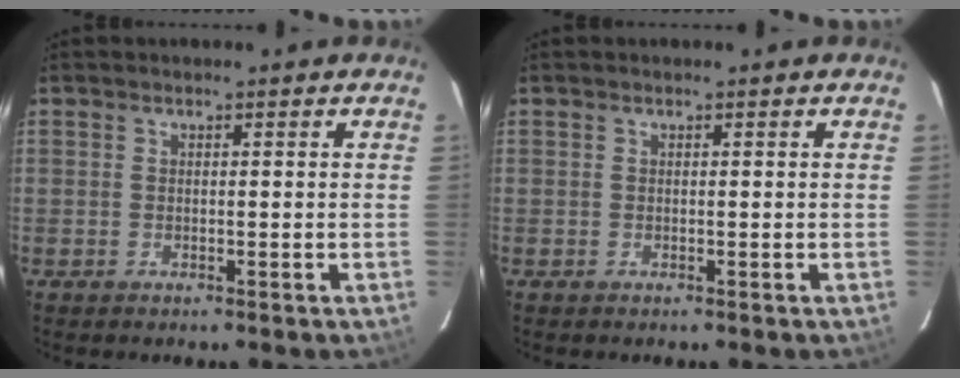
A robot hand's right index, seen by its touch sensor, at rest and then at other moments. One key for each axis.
{"total": 0.0}